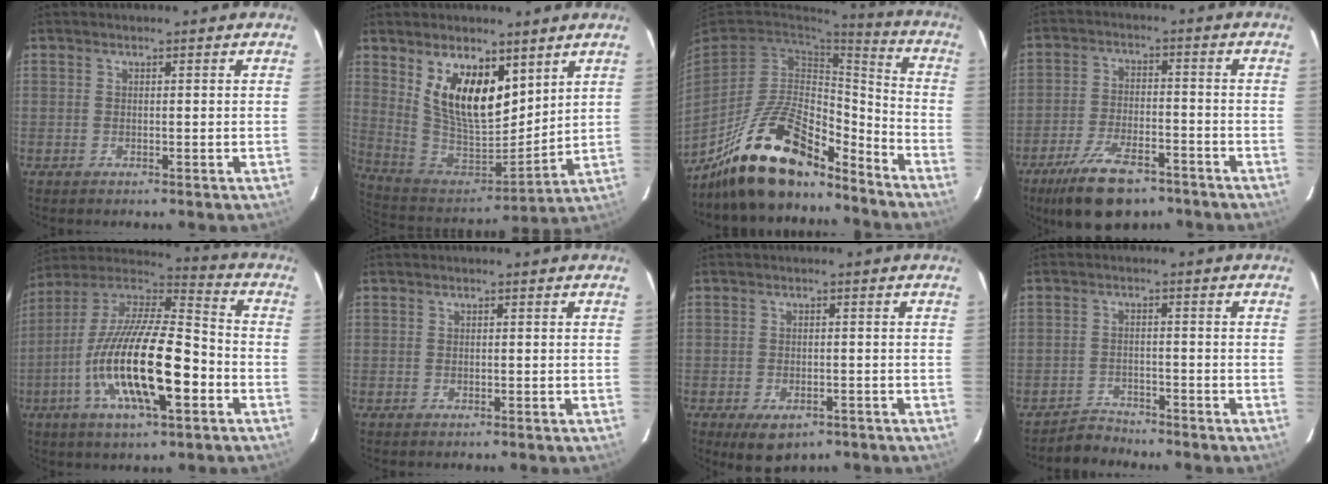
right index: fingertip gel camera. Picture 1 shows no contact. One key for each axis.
{"total": 16.3, "fx": 7.7, "fy": 7.9, "fz": 12.0, "tx": -0.224, "ty": -0.006, "tz": 0.157}
{"total": 19.7, "fx": -15.2, "fy": 6.7, "fz": 10.6, "tx": -0.215, "ty": 0.004, "tz": -0.260}
{"total": 13.3, "fx": -9.3, "fy": 5.6, "fz": 7.7, "tx": -0.168, "ty": -0.012, "tz": -0.153}
{"total": 22.8, "fx": -7.2, "fy": 6.8, "fz": 20.6, "tx": -0.385, "ty": -0.024, "tz": -0.135}
{"total": 0.6, "fx": -0.1, "fy": 0.4, "fz": 0.4, "tx": -0.007, "ty": 0.001, "tz": -0.001}
{"total": 6.2, "fx": -3.7, "fy": 3.5, "fz": 3.6, "tx": -0.067, "ty": -0.014, "tz": -0.048}
{"total": 3.6, "fx": -3.4, "fy": 1.1, "fz": -0.6, "tx": 0.002, "ty": 0.010, "tz": -0.061}